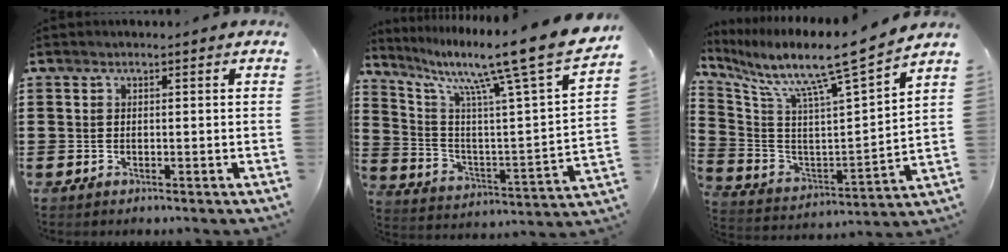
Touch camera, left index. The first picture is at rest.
{"total": 13.1, "force": [10.2, -0.2, 8.3], "torque": [-0.163, -0.082, 0.151]}
{"total": 10.2, "force": [8.5, -0.1, 5.6], "torque": [-0.135, -0.072, 0.129]}